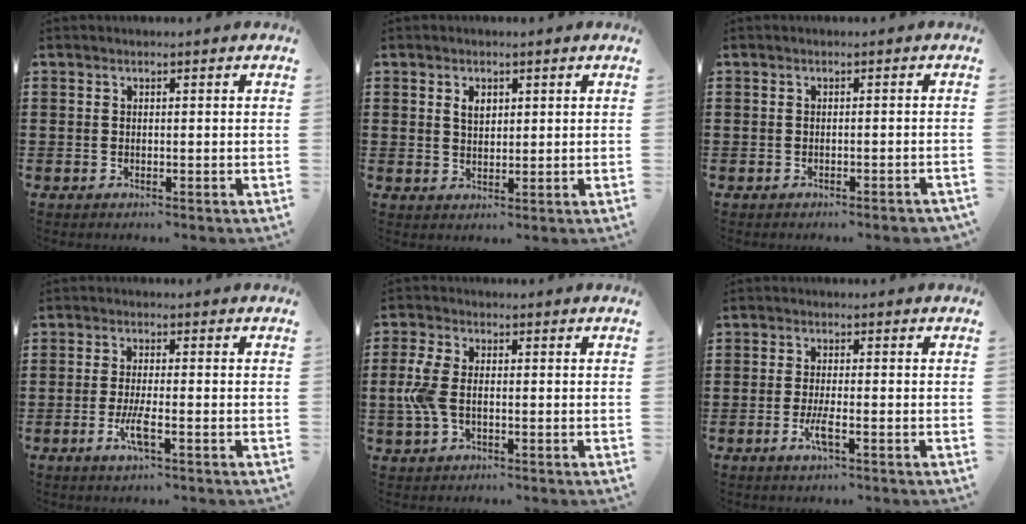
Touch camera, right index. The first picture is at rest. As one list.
[{"total": 2.3, "force": [1.0, 1.4, 1.5], "torque": [-0.035, 0.005, 0.018]}, {"total": 1.0, "force": [-0.9, -0.1, 0.5], "torque": [-0.010, -0.005, -0.016]}, {"total": 4.1, "force": [-1.6, 0.5, 3.8], "torque": [-0.076, -0.009, -0.032]}, {"total": 5.5, "force": [-0.4, 3.0, 4.5], "torque": [-0.120, -0.006, -0.016]}, {"total": 3.3, "force": [-1.3, 0.5, 3.0], "torque": [-0.065, -0.007, -0.027]}]